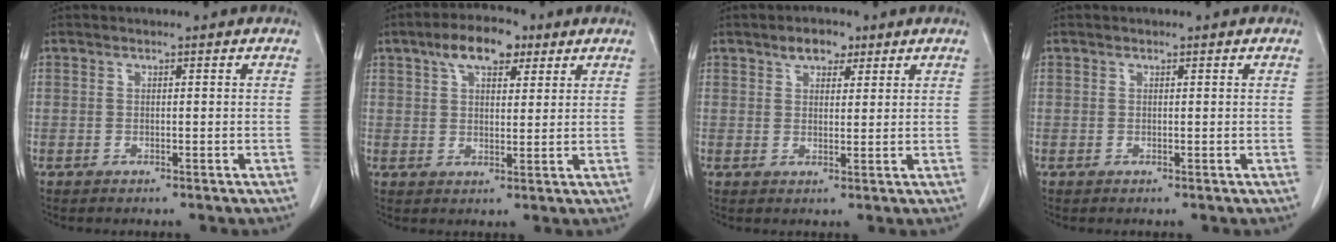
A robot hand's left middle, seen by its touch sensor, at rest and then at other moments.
{"total": 7.7, "force": [4.5, 3.4, 5.2], "torque": [-0.093, 0.021, 0.075]}
{"total": 3.8, "force": [2.5, 2.1, 2.0], "torque": [-0.034, 0.009, 0.041]}
{"total": 0.0}